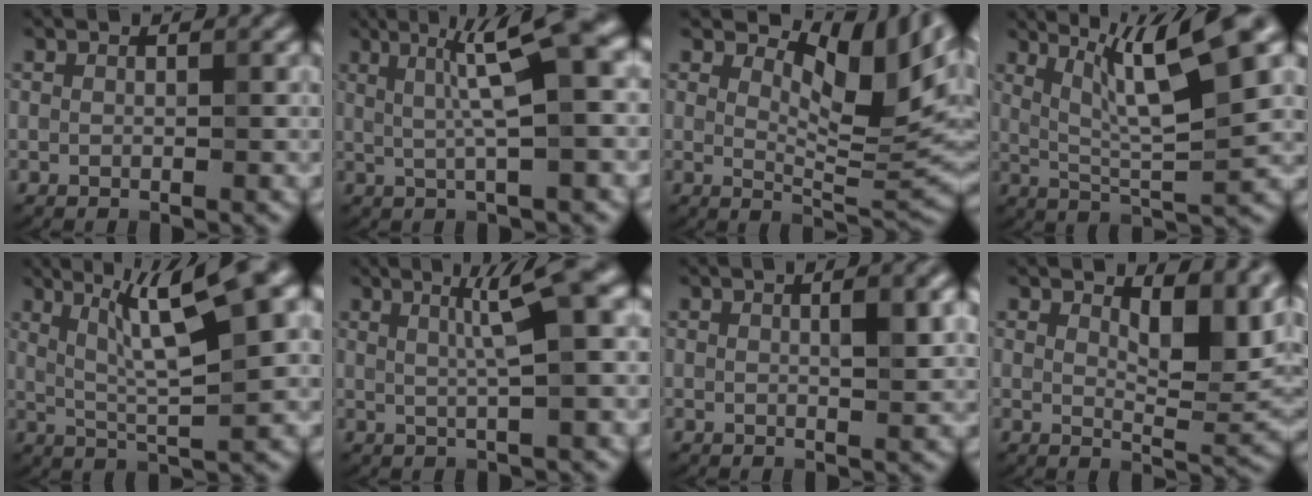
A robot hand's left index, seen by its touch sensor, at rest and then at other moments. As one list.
[{"total": 7.5, "force": [1.8, 1.2, 7.1], "torque": [-0.099, 0.018, 0.025]}, {"total": 9.2, "force": [4.4, 3.5, 7.3], "torque": [-0.104, -0.004, 0.073]}, {"total": 9.7, "force": [4.4, 1.8, 8.4], "torque": [-0.132, 0.010, 0.079]}, {"total": 9.6, "force": [3.8, 1.9, 8.6], "torque": [-0.136, 0.016, 0.068]}, {"total": 5.6, "force": [1.6, 1.0, 5.2], "torque": [-0.067, 0.016, 0.023]}, {"total": 3.2, "force": [0.9, 0.8, 2.9], "torque": [-0.036, 0.005, 0.012]}, {"total": 6.1, "force": [2.8, 2.6, 4.7], "torque": [-0.065, -0.010, 0.042]}]